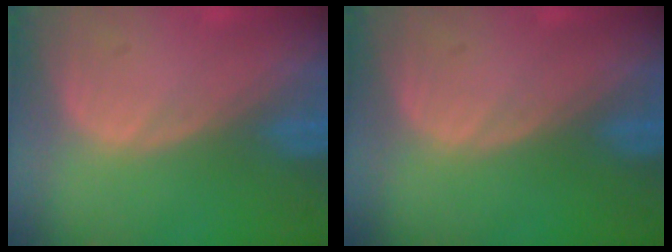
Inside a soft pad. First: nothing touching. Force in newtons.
{"total": 0.0}